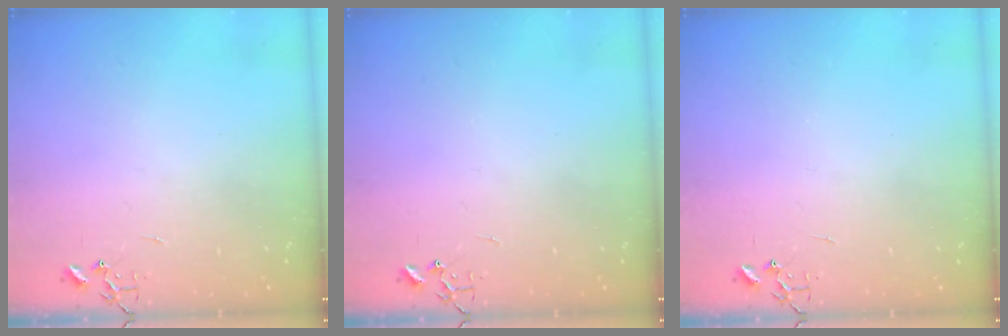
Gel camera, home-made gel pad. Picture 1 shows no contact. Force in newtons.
{"total": 0.0}
{"total": 0.0}